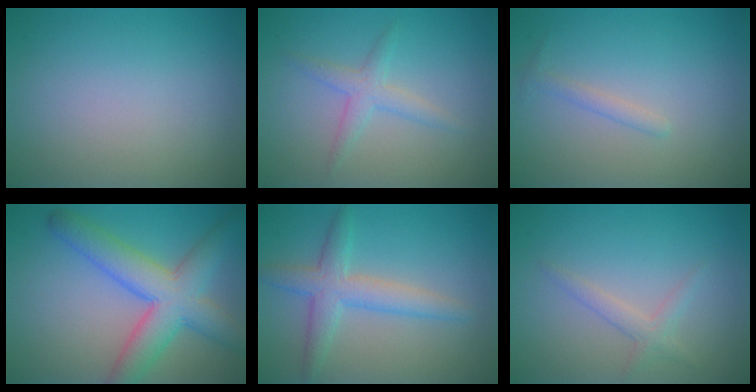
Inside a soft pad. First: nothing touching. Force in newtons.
{"total": 2.1, "press": 2.1, "slide": 0.1}
{"total": 1.0, "press": 1.0, "slide": 0.0}
{"total": 7.0, "press": 7.0, "slide": 0.2}
{"total": 3.8, "press": 3.8, "slide": 0.2}
{"total": 1.6, "press": 1.6, "slide": 0.1}